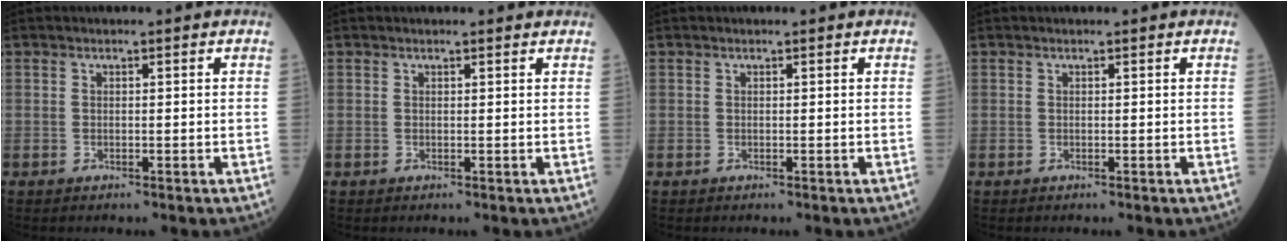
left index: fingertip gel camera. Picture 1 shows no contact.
{"total": 1.5, "force": [1.4, 0.3, 0.3], "torque": [-0.010, 0.003, 0.011]}
{"total": 0.0}
{"total": 0.0}